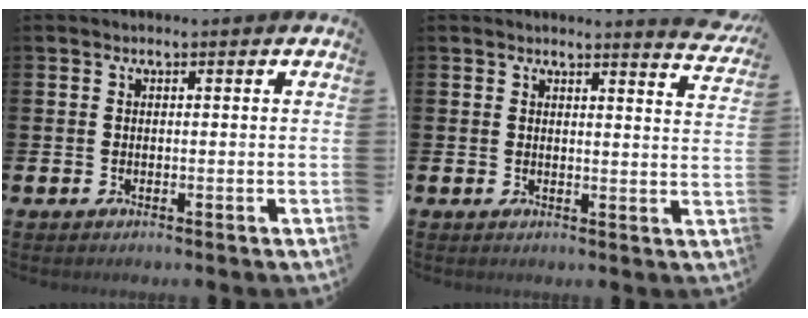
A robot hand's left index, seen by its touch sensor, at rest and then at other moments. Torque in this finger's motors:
{"motor_torque": [-0.27, -0.26, -0.25, 0.05]}